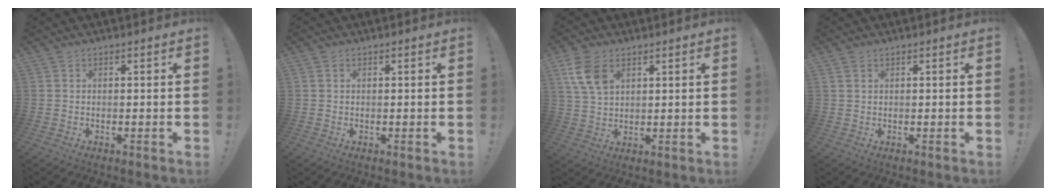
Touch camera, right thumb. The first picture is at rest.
{"total": 0.7, "force": [0.3, 0.7, 0.1], "torque": [0.005, -0.001, 0.005]}
{"total": 9.3, "force": [4.2, 6.0, 5.7], "torque": [-0.106, -0.004, 0.084]}
{"total": 1.4, "force": [0.8, 0.9, 0.7], "torque": [-0.015, 0.002, 0.017]}